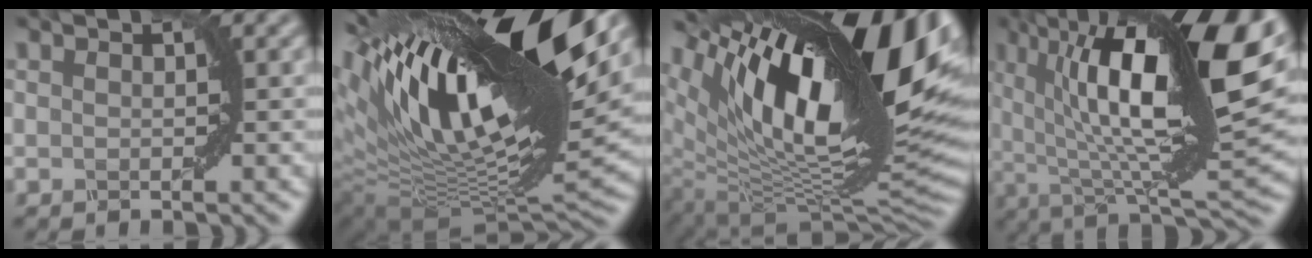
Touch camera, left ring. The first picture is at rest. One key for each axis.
{"total": 17.8, "fx": 7.0, "fy": 6.6, "fz": 14.9, "tx": -0.275, "ty": 0.021, "tz": 0.120}
{"total": 17.7, "fx": 7.0, "fy": 6.6, "fz": 14.8, "tx": -0.247, "ty": 0.003, "tz": 0.128}
{"total": 17.6, "fx": 5.3, "fy": 5.7, "fz": 15.8, "tx": -0.247, "ty": 0.002, "tz": 0.090}